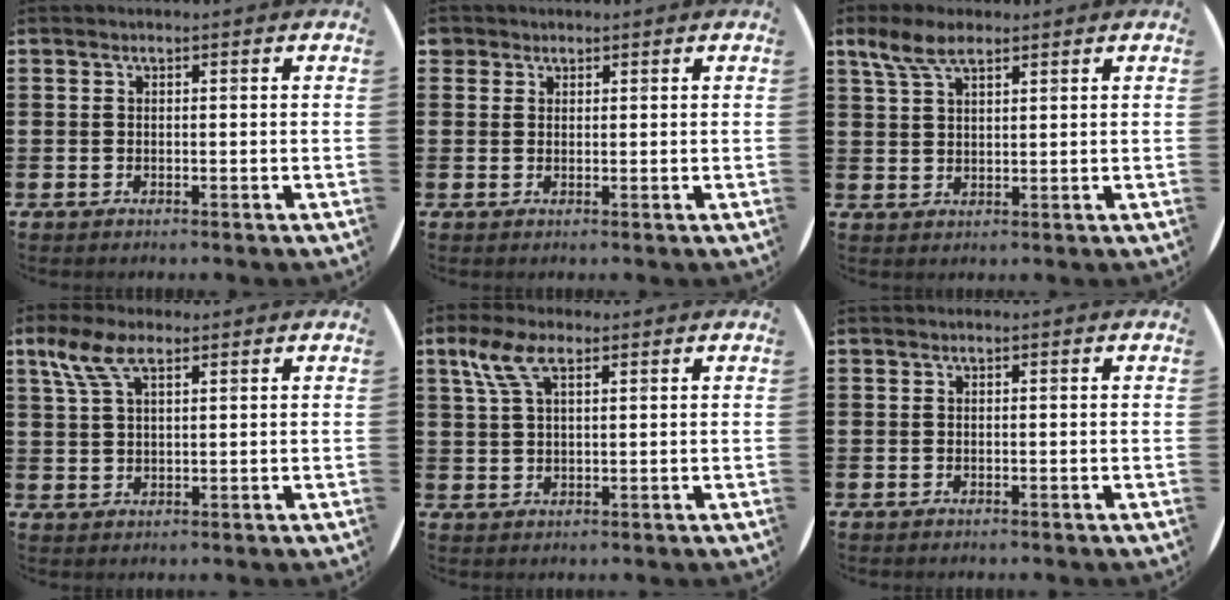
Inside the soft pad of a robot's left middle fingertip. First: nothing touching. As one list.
[{"total": 1.3, "force": [1.0, 0.7, 0.0], "torque": [0.005, -0.001, 0.020]}, {"total": 5.2, "force": [3.6, 2.1, 3.1], "torque": [-0.061, -0.003, 0.066]}, {"total": 5.7, "force": [3.2, 2.3, 4.1], "torque": [-0.090, 0.008, 0.058]}, {"total": 5.5, "force": [3.0, 2.2, 4.0], "torque": [-0.089, 0.008, 0.053]}, {"total": 0.0}]